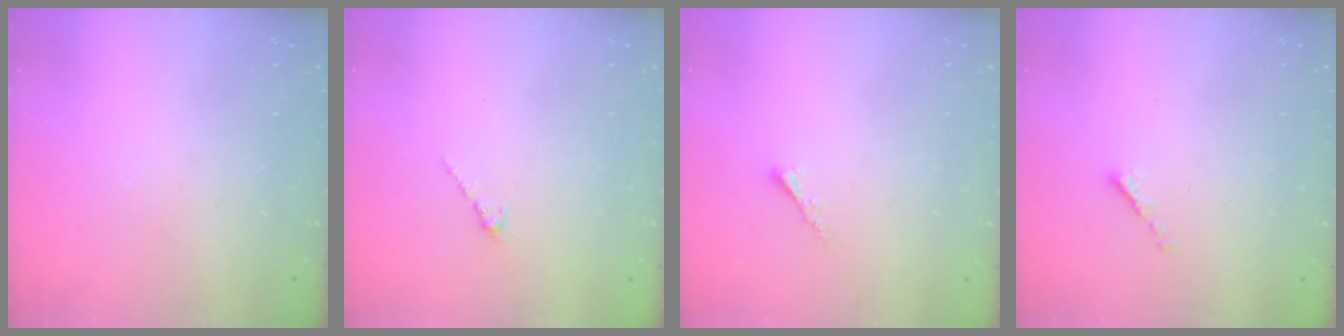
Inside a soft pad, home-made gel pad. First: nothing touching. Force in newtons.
{"total": 1.3, "press": 1.2, "slide": 0.5}
{"total": 1.8, "press": 1.7, "slide": 0.5}
{"total": 0.0}